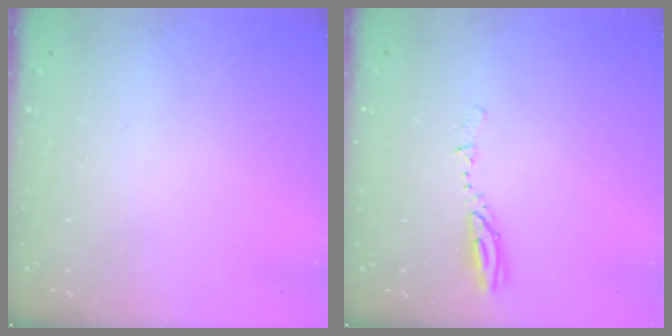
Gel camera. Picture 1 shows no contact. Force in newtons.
{"total": 3.8, "press": 3.8, "slide": 0.4}